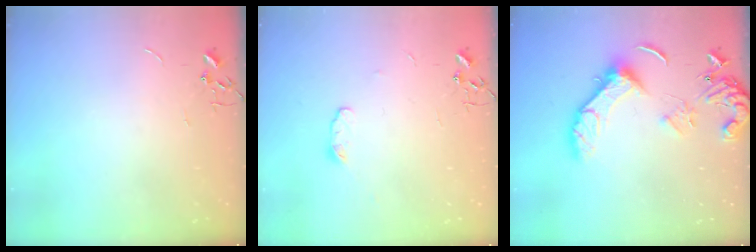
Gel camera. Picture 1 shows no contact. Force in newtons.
{"total": 5.2, "press": 5.2, "slide": 0.7}
{"total": 14.5, "press": 14.4, "slide": 1.6}